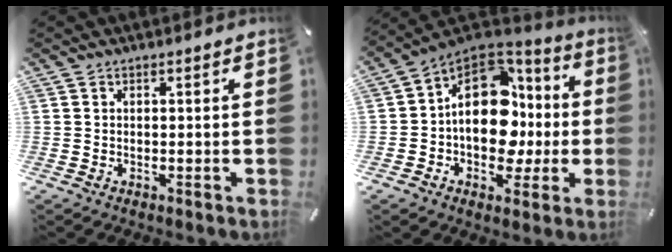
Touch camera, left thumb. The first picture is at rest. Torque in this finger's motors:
{"motor_torque": [1.74, 3.27, 0.92, -0.65, 0.59]}